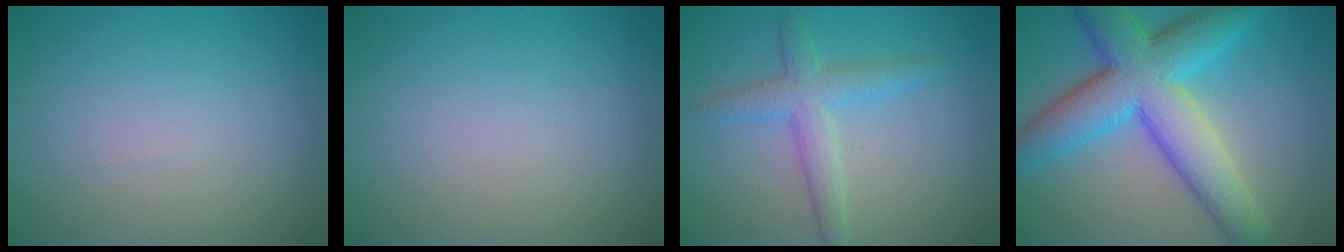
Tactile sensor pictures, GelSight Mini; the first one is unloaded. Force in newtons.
{"total": 0.0}
{"total": 3.2, "press": 3.2, "slide": 0.1}
{"total": 10.1, "press": 10.1, "slide": 0.3}